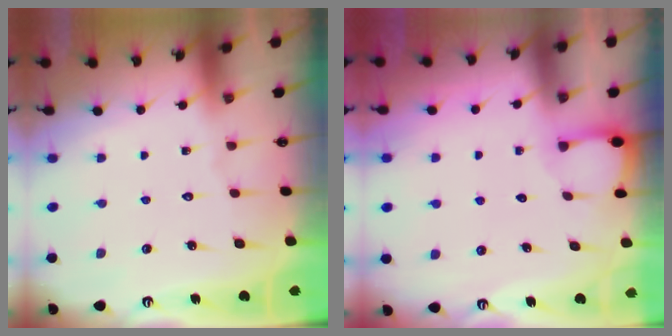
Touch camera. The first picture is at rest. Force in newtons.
{"total": 2.0, "press": 1.9, "slide": 0.3}